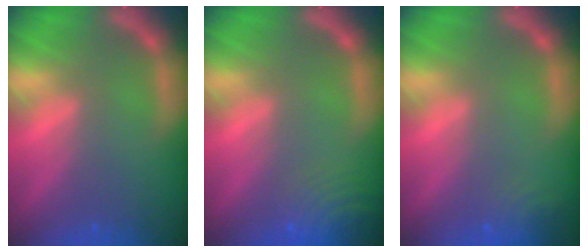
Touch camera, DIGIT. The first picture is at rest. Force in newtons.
{"total": 8.5}
{"total": 3.0}